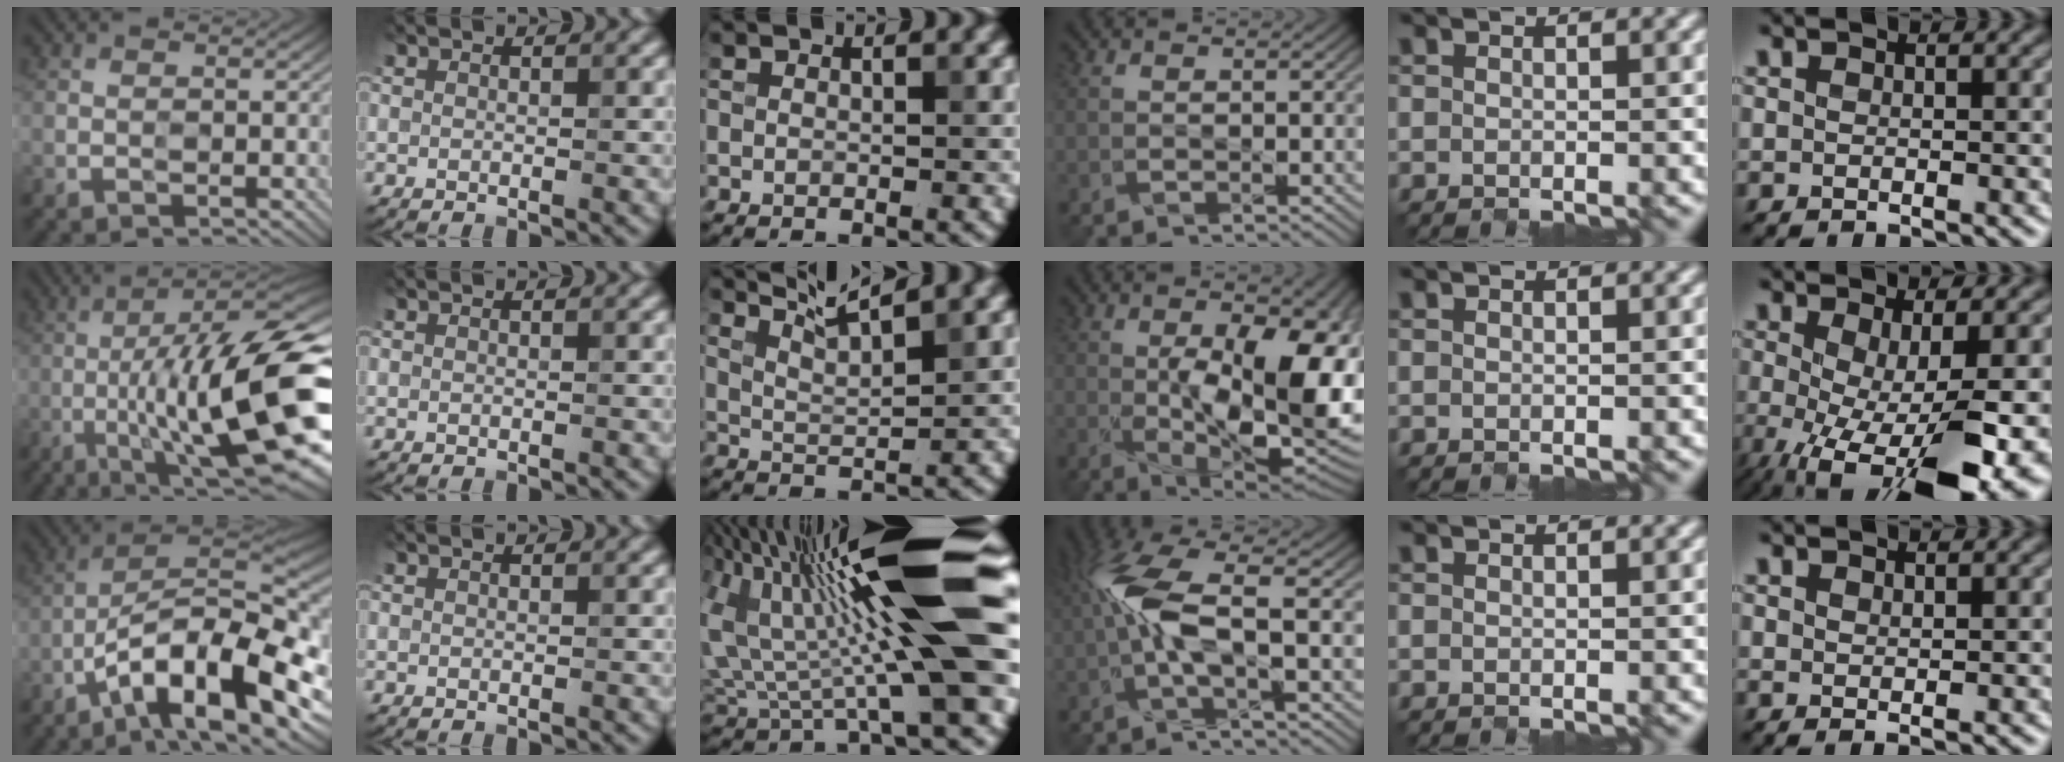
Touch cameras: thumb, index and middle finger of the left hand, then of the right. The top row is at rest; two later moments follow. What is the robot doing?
{"motion": "open", "object": "hinged tin"}